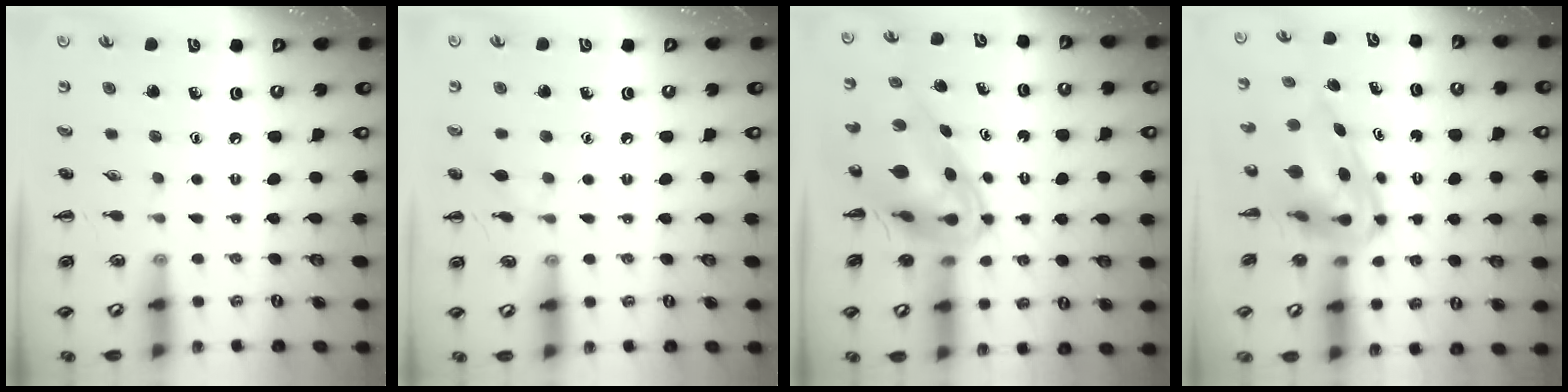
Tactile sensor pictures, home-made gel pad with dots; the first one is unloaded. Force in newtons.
{"total": 4.2, "press": 3.9, "slide": 1.7}
{"total": 7.3, "press": 6.9, "slide": 2.3}
{"total": 8.4, "press": 8.0, "slide": 2.5}